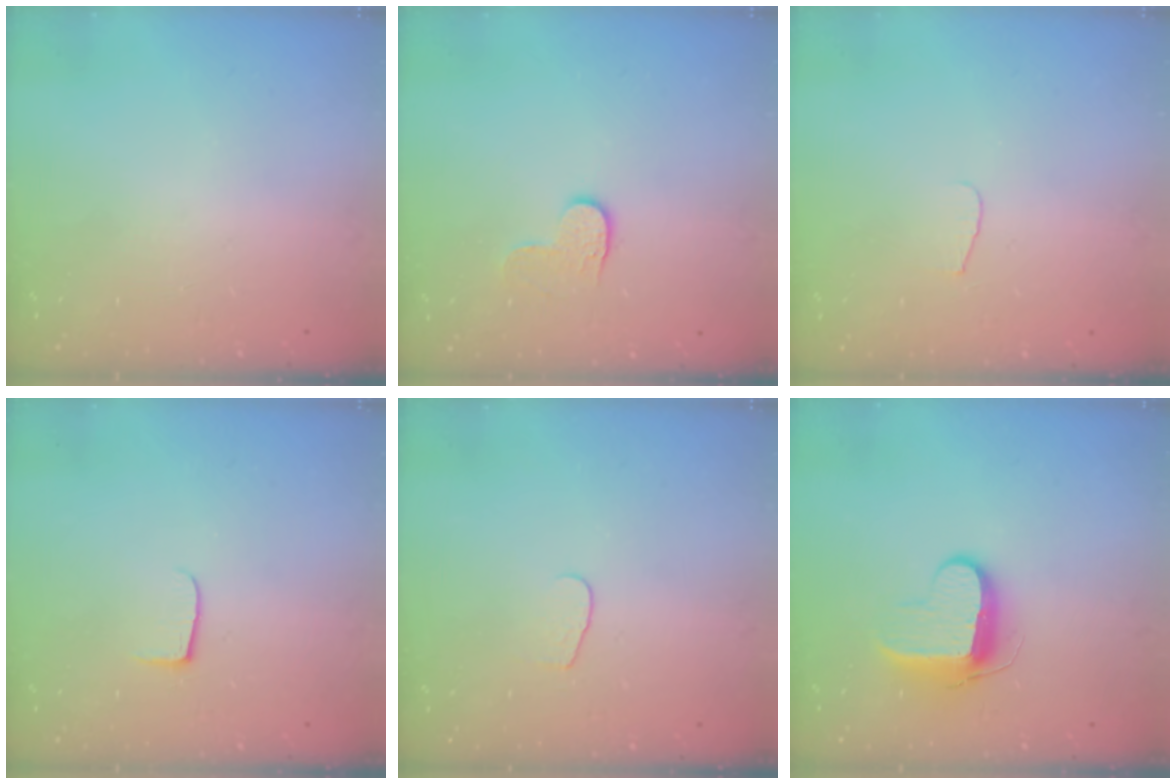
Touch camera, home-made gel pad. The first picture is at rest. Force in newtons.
{"total": 4.0, "press": 4.0, "slide": 0.5}
{"total": 3.6, "press": 3.6, "slide": 0.4}
{"total": 5.6, "press": 5.5, "slide": 0.7}
{"total": 4.2, "press": 4.2, "slide": 0.4}
{"total": 9.9, "press": 9.8, "slide": 0.5}